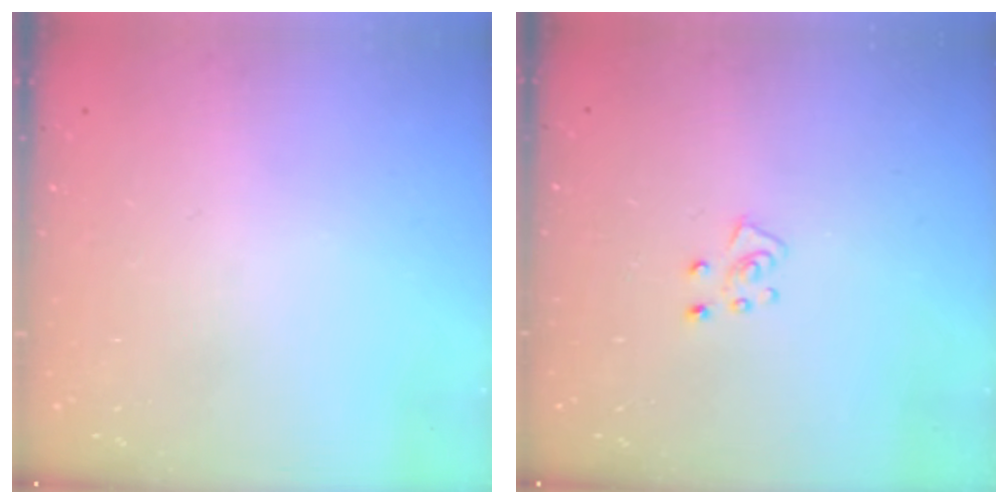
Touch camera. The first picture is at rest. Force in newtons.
{"total": 4.2, "press": 4.2, "slide": 0.4}